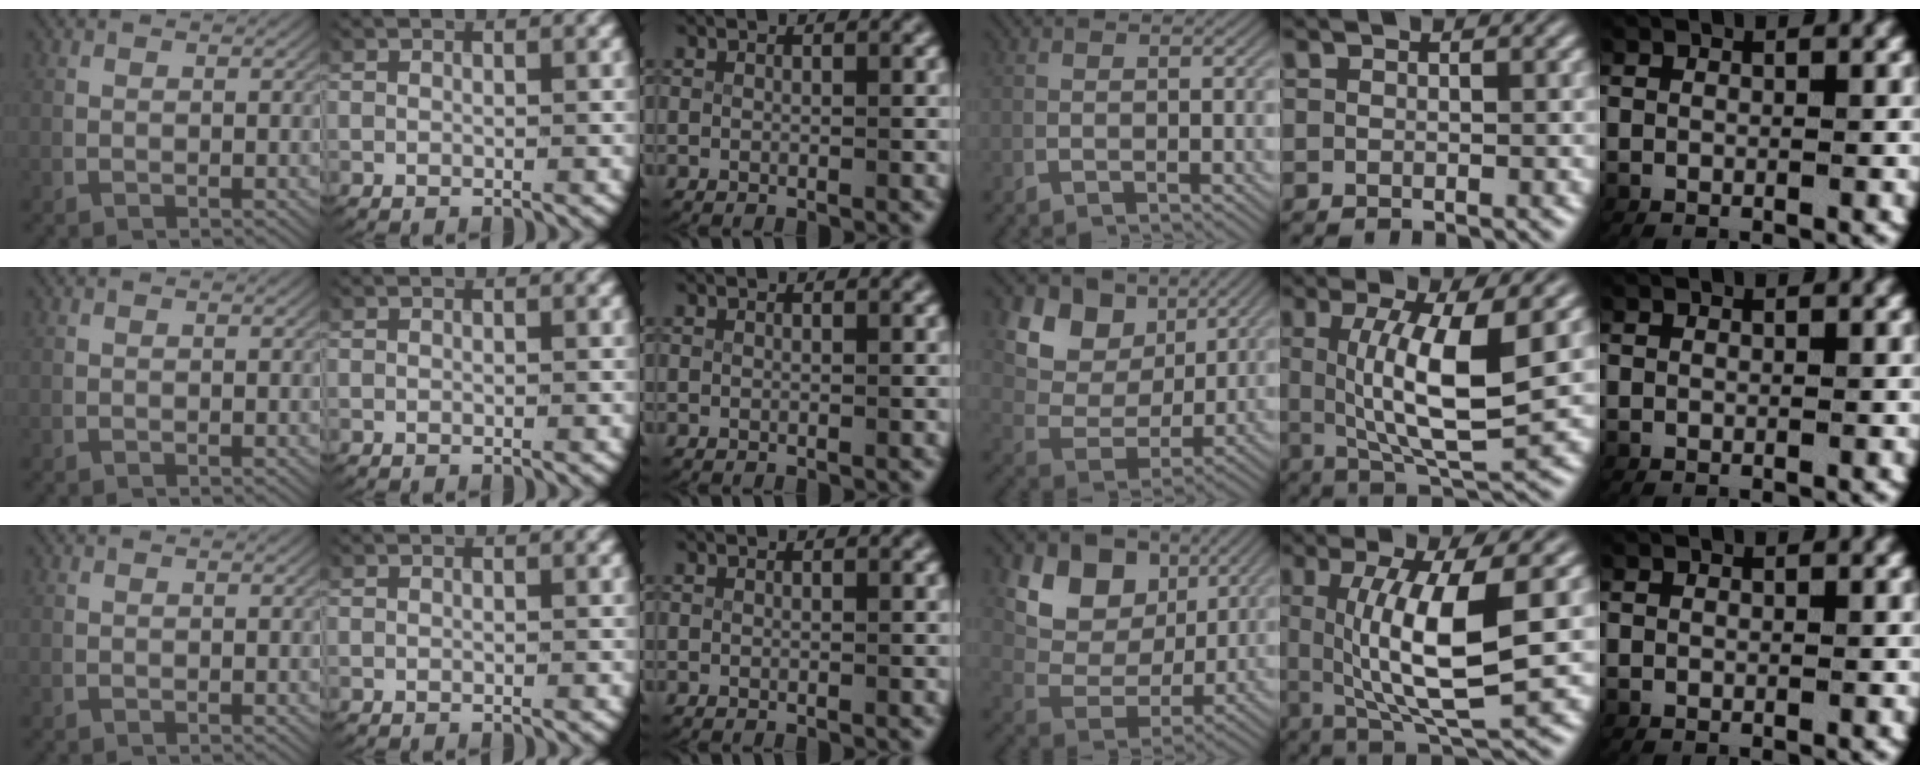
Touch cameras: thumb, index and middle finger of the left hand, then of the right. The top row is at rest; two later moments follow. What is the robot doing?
{"motion": "lift_and_place", "object": "key"}